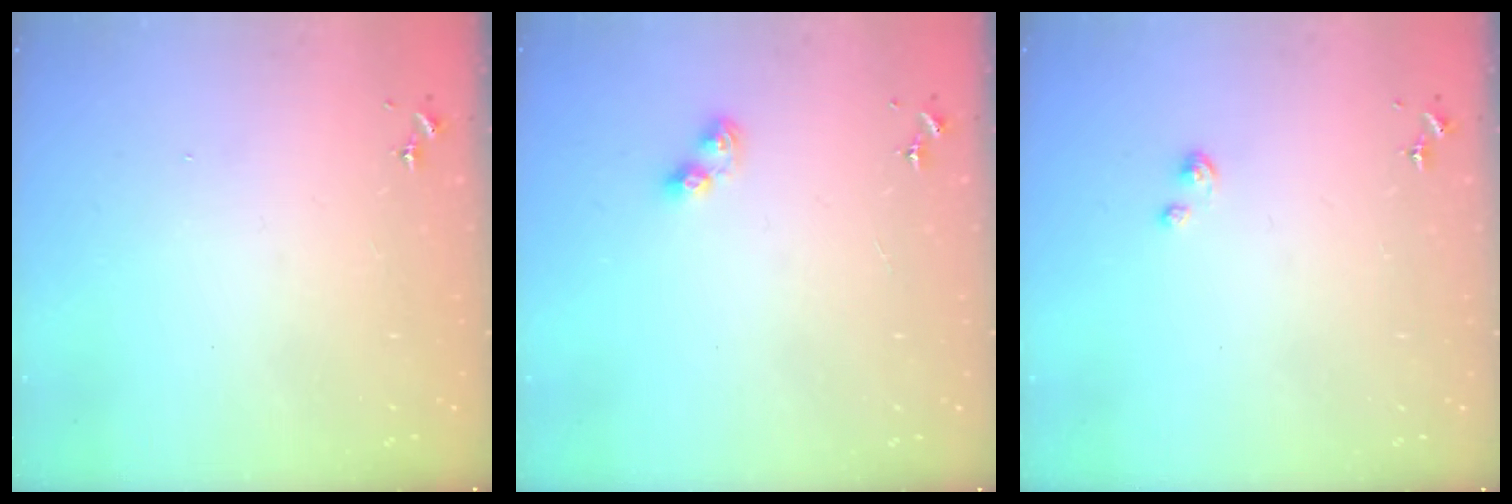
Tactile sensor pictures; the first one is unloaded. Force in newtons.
{"total": 6.6, "press": 6.6, "slide": 0.7}
{"total": 2.8, "press": 2.8, "slide": 0.3}